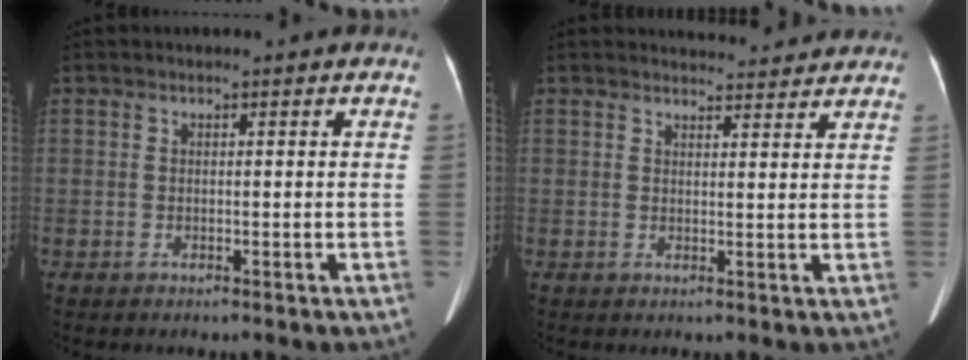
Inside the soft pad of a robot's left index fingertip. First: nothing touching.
{"total": 6.7, "force": [6.5, 1.1, 0.9], "torque": [-0.008, 0.009, 0.068]}